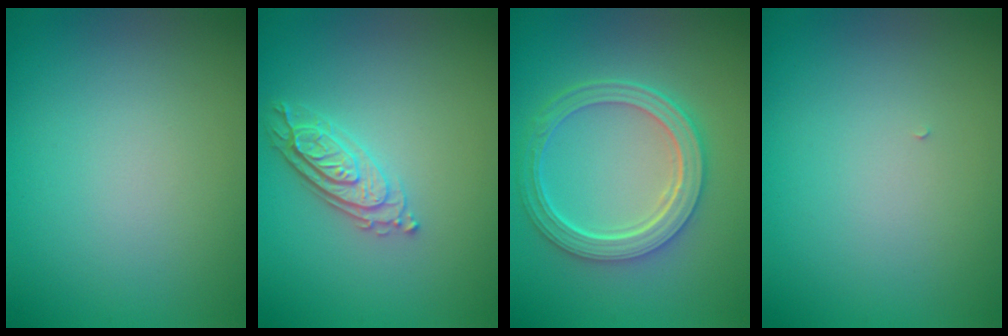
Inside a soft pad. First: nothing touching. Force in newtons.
{"total": 2.9, "press": 2.7, "slide": 1.0}
{"total": 5.6, "press": 4.1, "slide": 3.8}
{"total": 0.0}